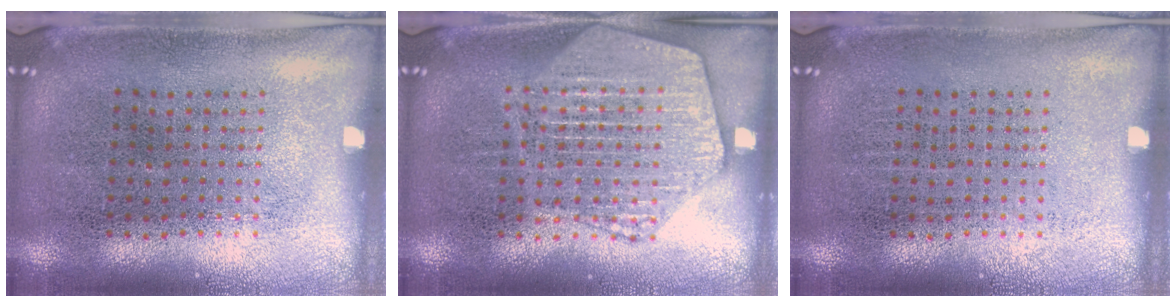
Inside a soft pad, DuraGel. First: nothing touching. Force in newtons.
{"total": 3.5, "press": 3.5, "slide": 0.5}
{"total": 0.0}